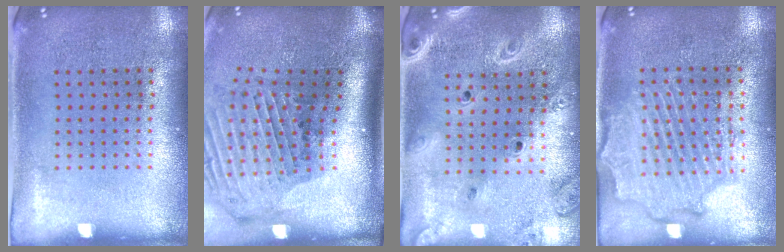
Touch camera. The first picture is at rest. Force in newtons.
{"total": 2.4, "press": 1.8, "slide": 1.6}
{"total": 2.4, "press": 2.1, "slide": 1.2}
{"total": 2.1, "press": 2.0, "slide": 0.4}